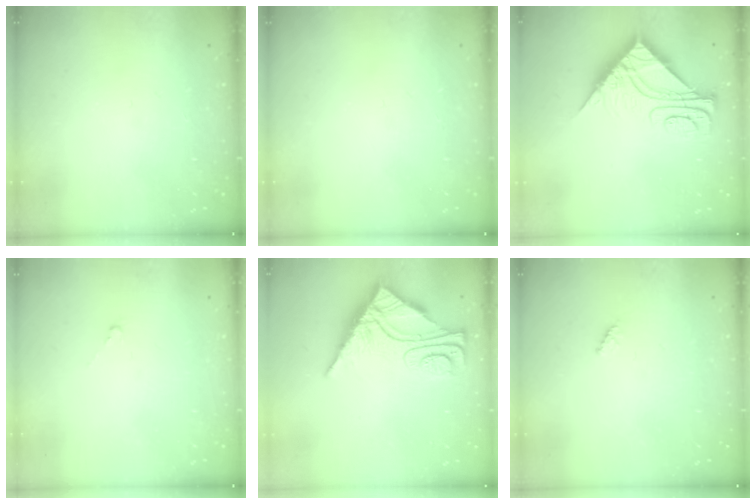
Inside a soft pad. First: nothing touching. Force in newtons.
{"total": 0.0}
{"total": 11.6, "press": 11.5, "slide": 1.1}
{"total": 0.0}
{"total": 12.3, "press": 12.2, "slide": 1.2}
{"total": 1.6, "press": 1.5, "slide": 0.4}